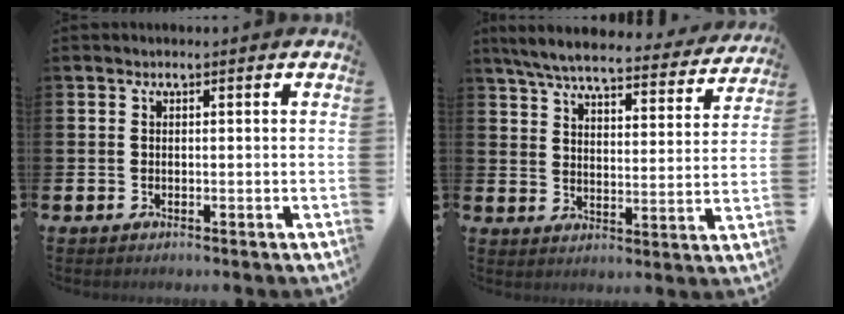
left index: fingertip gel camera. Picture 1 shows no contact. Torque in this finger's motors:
{"motor_torque": [1.07, -1.07, 0.38, 0.21]}